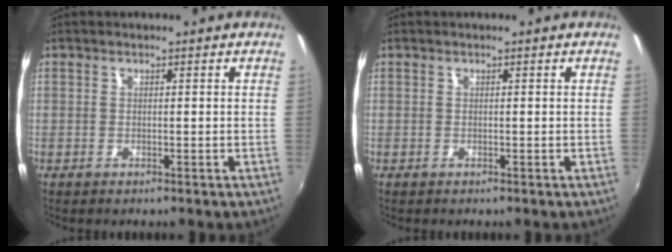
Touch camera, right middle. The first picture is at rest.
{"total": 0.0}